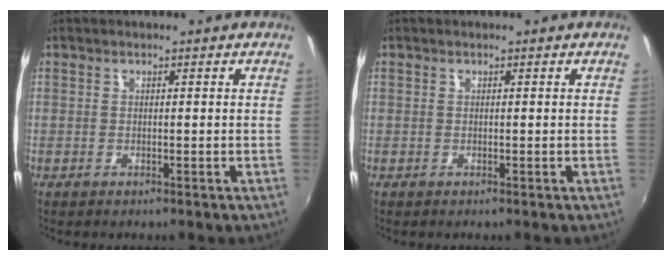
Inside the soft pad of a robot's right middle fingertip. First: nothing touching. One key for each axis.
{"total": 0.0}